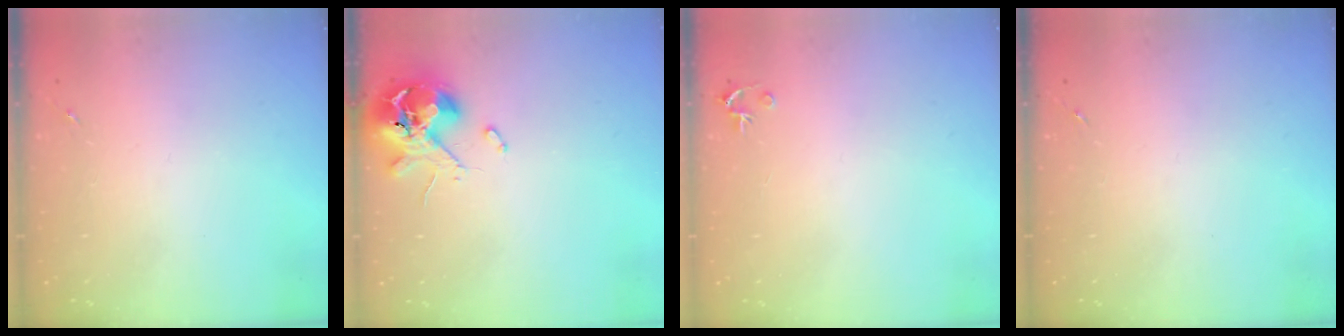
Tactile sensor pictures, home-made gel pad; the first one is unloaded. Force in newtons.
{"total": 10.7, "press": 10.6, "slide": 1.4}
{"total": 3.5, "press": 3.5, "slide": 0.4}
{"total": 0.0}